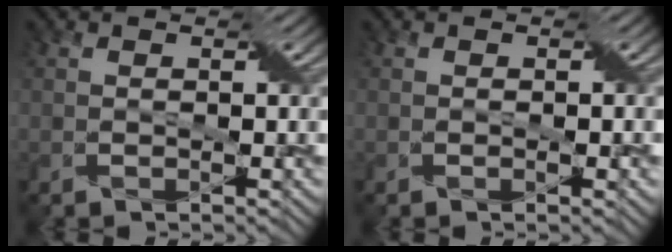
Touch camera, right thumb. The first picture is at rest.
{"total": 1.2, "force": [-0.3, 0.3, 1.1], "torque": [-0.015, 0.001, -0.005]}